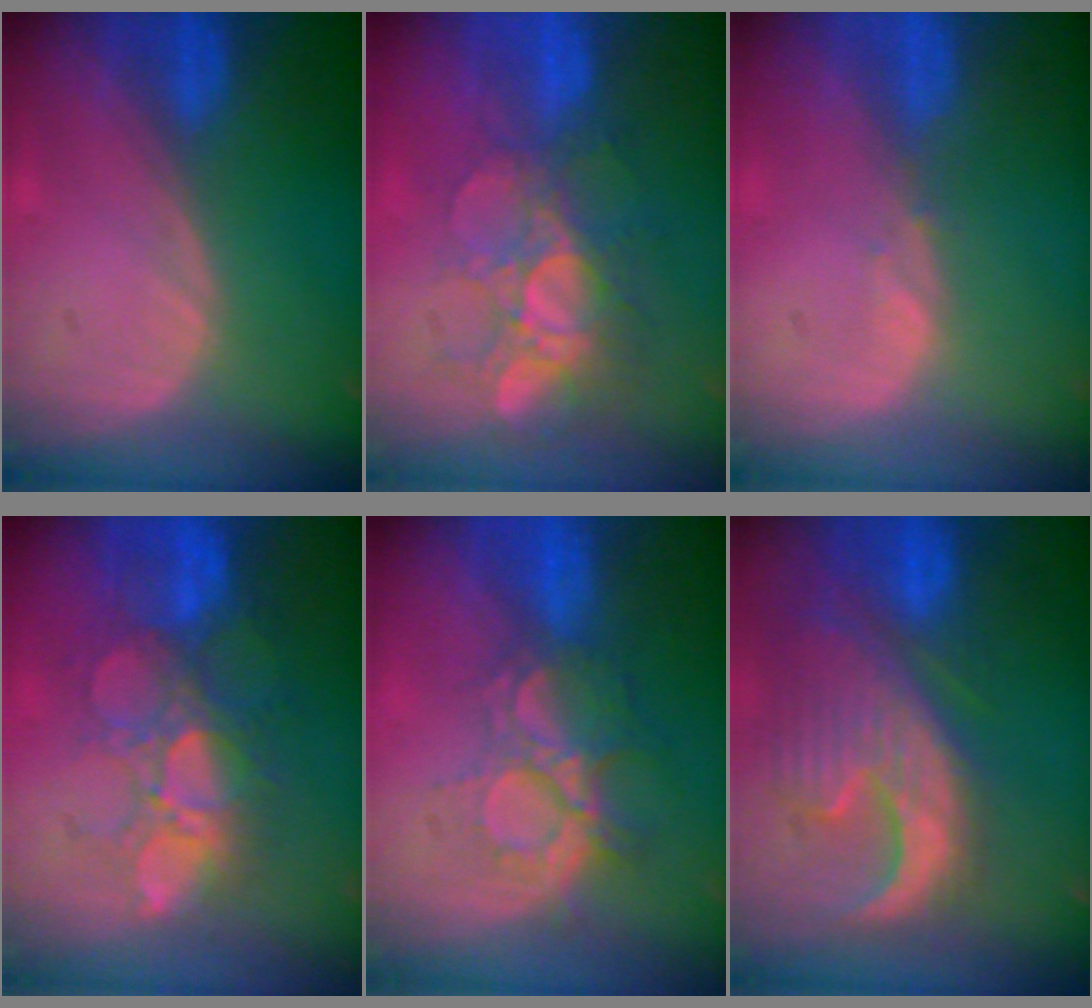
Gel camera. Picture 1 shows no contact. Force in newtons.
{"total": 9.8, "press": 8.5, "slide": 4.8}
{"total": 0.6, "press": 0.6, "slide": 0.1}
{"total": 10.8, "press": 9.4, "slide": 5.3}
{"total": 9.3, "press": 7.8, "slide": 5.0}
{"total": 13.6, "press": 11.5, "slide": 7.2}